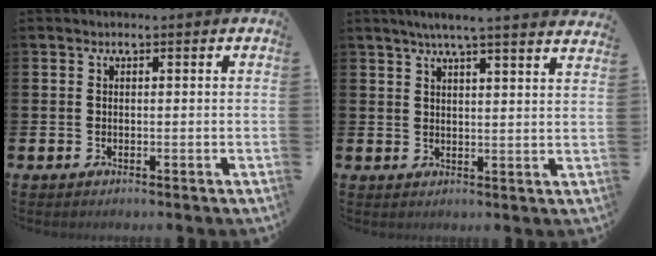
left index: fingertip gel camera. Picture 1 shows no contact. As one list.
[{"total": 4.9, "force": [4.5, -0.8, 1.6], "torque": [-0.042, -0.018, 0.080]}]